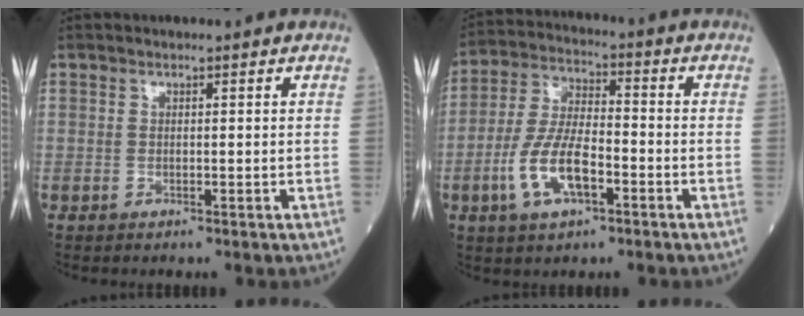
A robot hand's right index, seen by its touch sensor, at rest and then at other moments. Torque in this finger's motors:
{"motor_torque": [1.40, -0.50, 0.82, 0.20]}